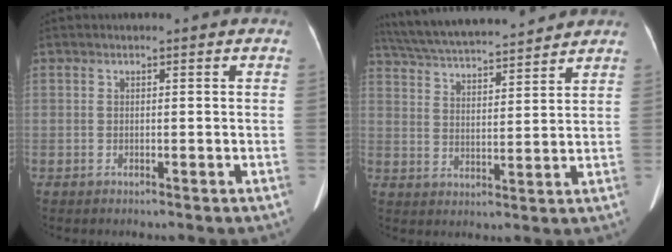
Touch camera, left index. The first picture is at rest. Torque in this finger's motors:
{"motor_torque": [0.96, -1.18, 0.11, 0.11]}